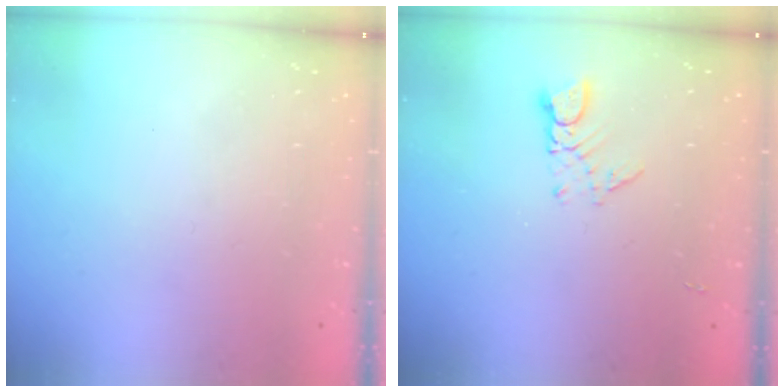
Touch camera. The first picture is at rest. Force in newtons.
{"total": 3.1, "press": 3.1, "slide": 0.3}